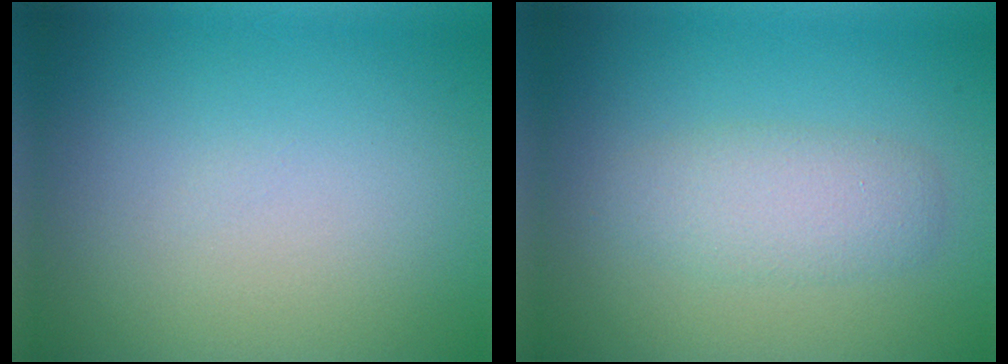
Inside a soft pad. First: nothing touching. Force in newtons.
{"total": 2.8, "press": 2.8, "slide": 0.1}